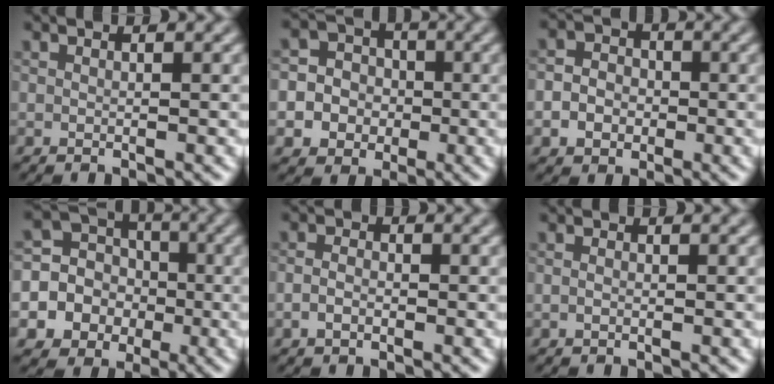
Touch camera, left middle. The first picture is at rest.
{"total": 6.9, "force": [-1.7, 6.4, 1.6], "torque": [-0.016, 0.010, -0.058]}
{"total": 3.7, "force": [-0.8, 3.2, 1.6], "torque": [-0.002, 0.003, -0.028]}
{"total": 7.8, "force": [-1.8, 7.3, 2.2], "torque": [-0.048, 0.009, -0.048]}
{"total": 1.5, "force": [-0.6, 0.9, 0.9], "torque": [-0.019, 0.001, -0.016]}
{"total": 0.5, "force": [-0.2, 0.3, 0.4], "torque": [-0.009, -0.002, -0.005]}